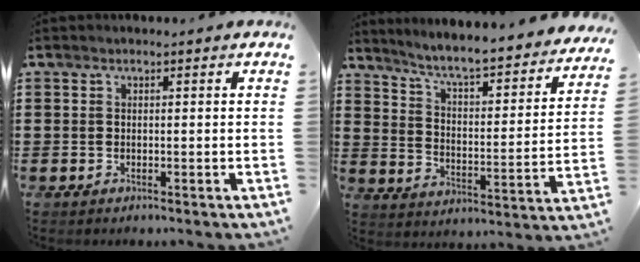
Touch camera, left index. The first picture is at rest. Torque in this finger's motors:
{"motor_torque": [1.32, 0.28, 0.84, 0.21]}